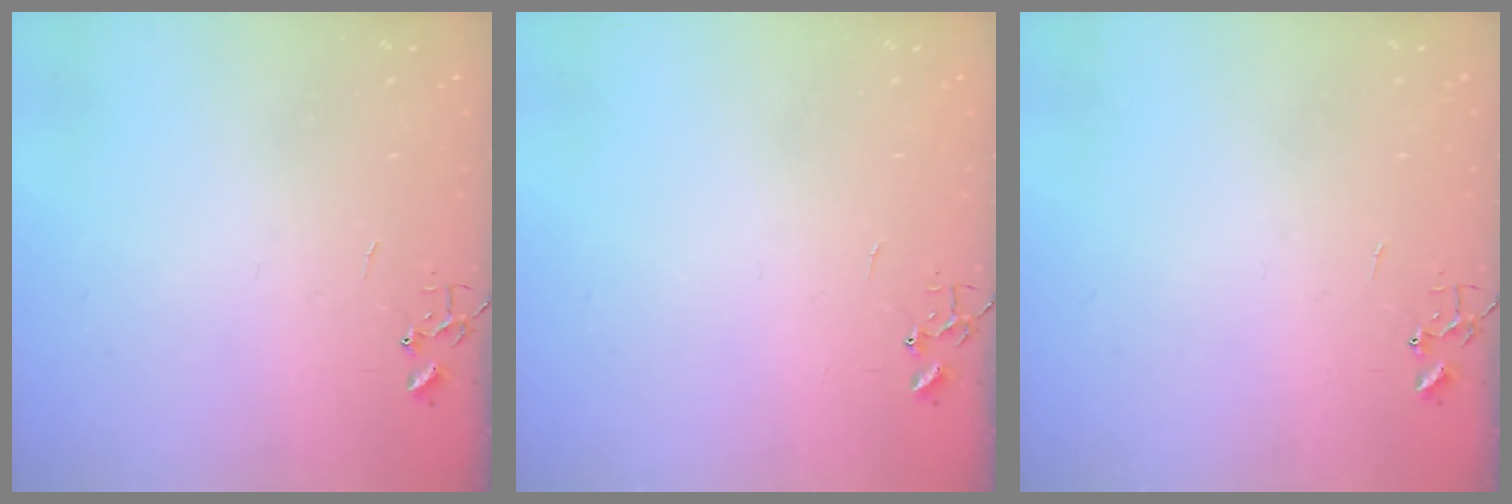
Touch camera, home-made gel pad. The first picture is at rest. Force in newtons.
{"total": 0.0}
{"total": 0.0}